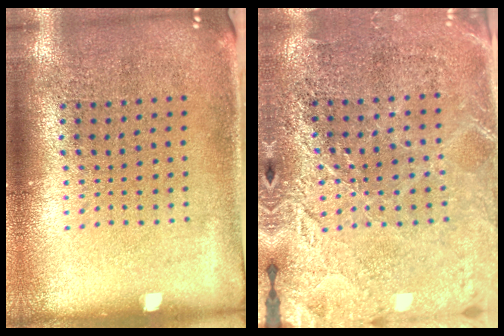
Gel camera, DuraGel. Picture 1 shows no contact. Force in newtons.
{"total": 2.8, "press": 2.7, "slide": 0.6}